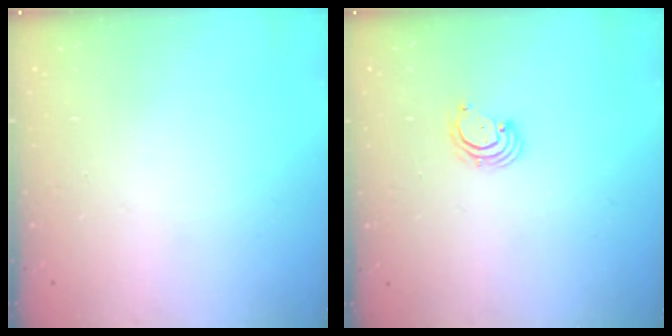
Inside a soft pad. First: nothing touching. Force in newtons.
{"total": 2.5, "press": 2.5, "slide": 0.3}